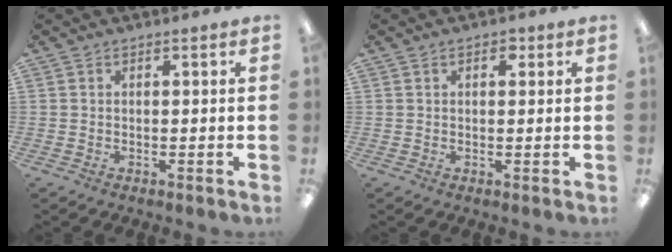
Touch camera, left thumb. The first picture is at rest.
{"total": 2.1, "force": [1.1, 1.2, 1.4], "torque": [-0.013, -0.001, 0.015]}